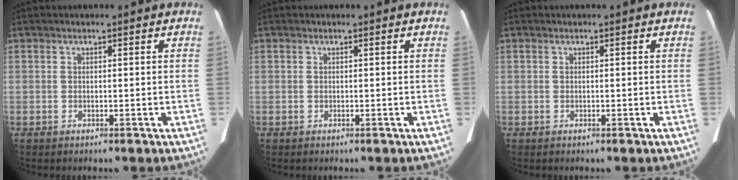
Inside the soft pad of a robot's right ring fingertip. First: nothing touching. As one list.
[{"total": 0.0}, {"total": 0.0}]